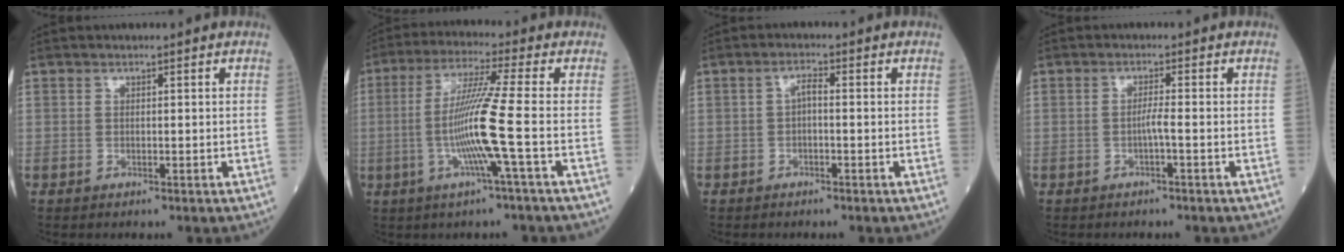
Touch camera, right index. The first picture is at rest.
{"total": 10.3, "force": [-2.2, -1.9, 9.9], "torque": [-0.198, -0.008, -0.047]}
{"total": 1.8, "force": [-0.3, 0.5, 1.8], "torque": [-0.030, 0.005, -0.006]}
{"total": 1.5, "force": [-0.6, -0.3, 1.3], "torque": [-0.024, 0.001, -0.013]}